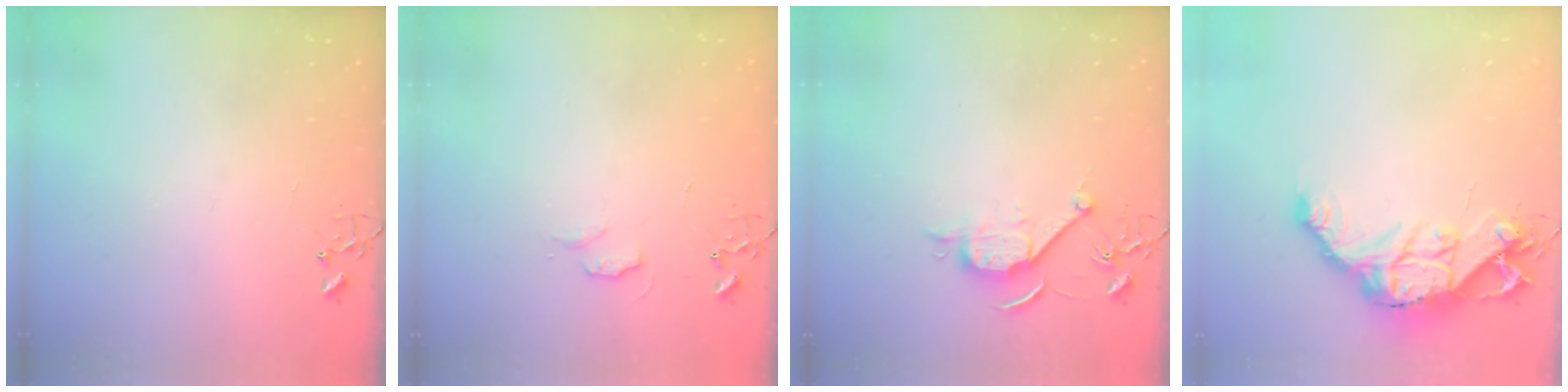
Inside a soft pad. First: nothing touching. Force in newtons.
{"total": 4.9, "press": 4.9, "slide": 0.6}
{"total": 7.9, "press": 7.9, "slide": 0.9}
{"total": 16.7, "press": 16.6, "slide": 1.4}